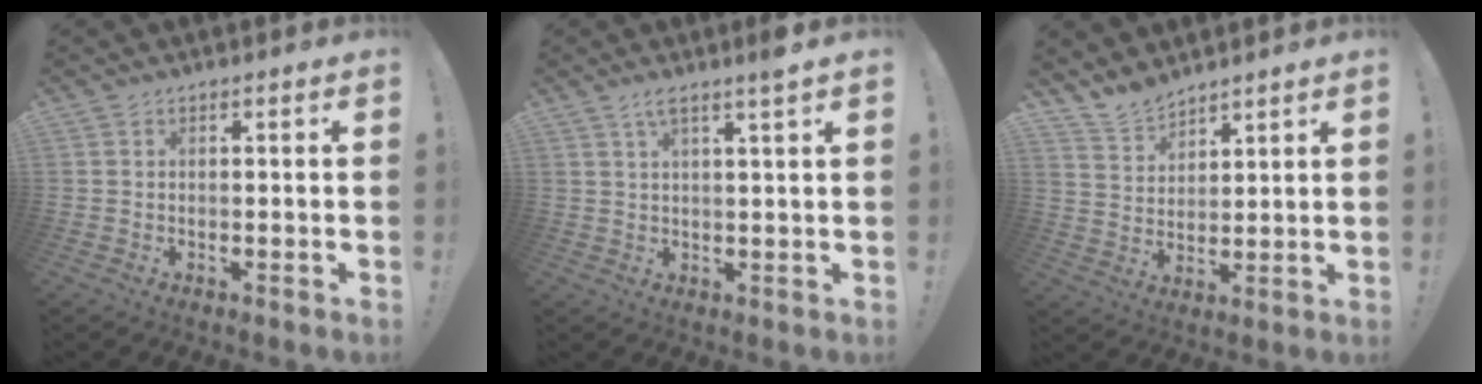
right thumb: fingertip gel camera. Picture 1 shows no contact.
{"total": 4.4, "force": [2.5, -0.3, 3.6], "torque": [-0.066, -0.006, 0.038]}
{"total": 7.8, "force": [7.2, 2.8, 1.0], "torque": [-0.029, -0.053, 0.141]}